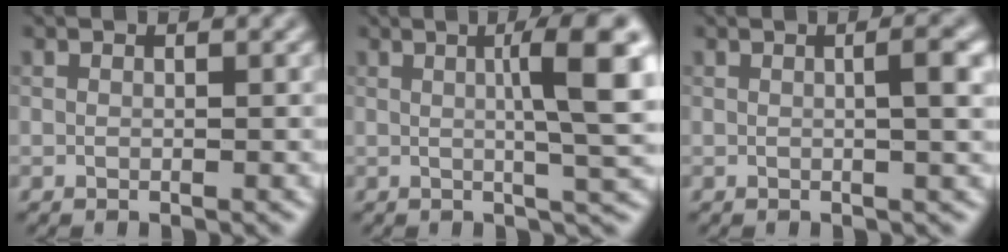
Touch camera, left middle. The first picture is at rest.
{"total": 7.4, "force": [1.3, 1.2, 7.2], "torque": [-0.093, 0.010, 0.019]}
{"total": 3.3, "force": [0.4, 0.9, 3.2], "torque": [-0.037, 0.010, 0.000]}